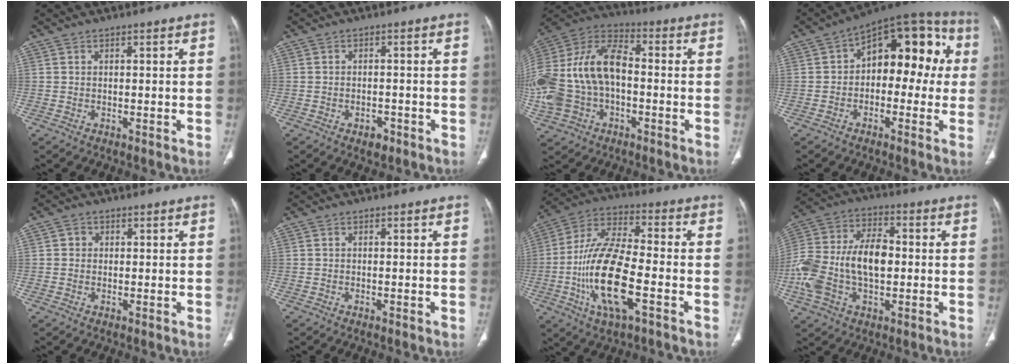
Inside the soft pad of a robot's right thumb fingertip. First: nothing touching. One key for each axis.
{"total": 2.6, "fx": -1.5, "fy": 1.6, "fz": 1.5, "tx": -0.018, "ty": 0.007, "tz": -0.016}
{"total": 21.9, "fx": -1.7, "fy": 14.3, "fz": 16.5, "tx": -0.363, "ty": 0.034, "tz": -0.031}
{"total": 16.0, "fx": 1.3, "fy": 9.7, "fz": 12.6, "tx": -0.108, "ty": 0.050, "tz": 0.005}
{"total": 1.6, "fx": 0.2, "fy": 1.5, "fz": 0.4, "tx": 0.000, "ty": 0.003, "tz": 0.001}
{"total": 0.6, "fx": -0.2, "fy": 0.0, "fz": 0.5, "tx": -0.012, "ty": -0.002, "tz": -0.001}
{"total": 18.3, "fx": -5.2, "fy": 6.6, "fz": 16.3, "tx": -0.329, "ty": 0.024, "tz": -0.095}
{"total": 18.2, "fx": -1.7, "fy": 10.8, "fz": 14.5, "tx": -0.307, "ty": 0.031, "tz": -0.033}